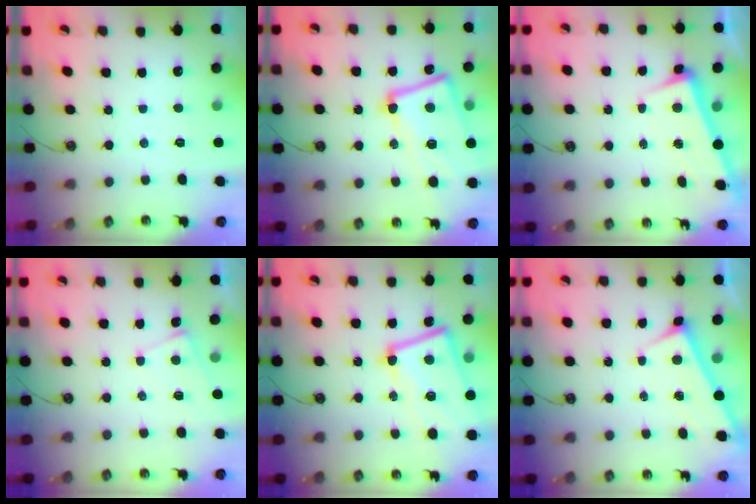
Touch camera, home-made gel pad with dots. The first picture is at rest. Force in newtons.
{"total": 10.7, "press": 10.5, "slide": 2.3}
{"total": 3.6, "press": 3.4, "slide": 1.2}
{"total": 2.1, "press": 2.0, "slide": 0.3}
{"total": 10.6, "press": 10.4, "slide": 1.9}
{"total": 1.2, "press": 1.1, "slide": 0.6}